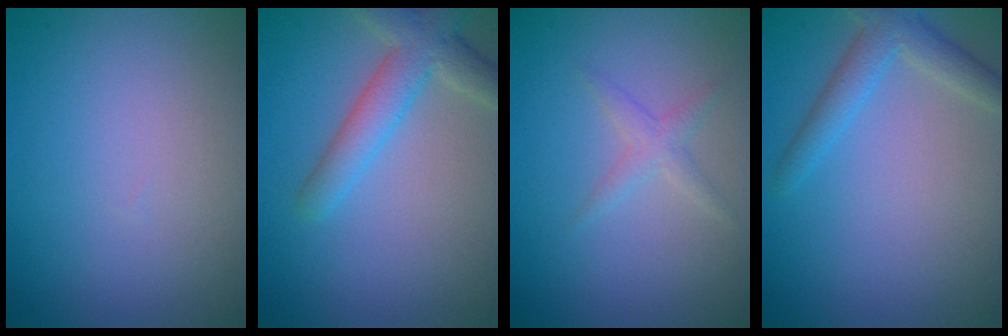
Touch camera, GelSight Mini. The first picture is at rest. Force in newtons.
{"total": 4.0, "press": 4.0, "slide": 0.1}
{"total": 1.3, "press": 1.3, "slide": 0.1}
{"total": 2.8, "press": 2.8, "slide": 0.1}